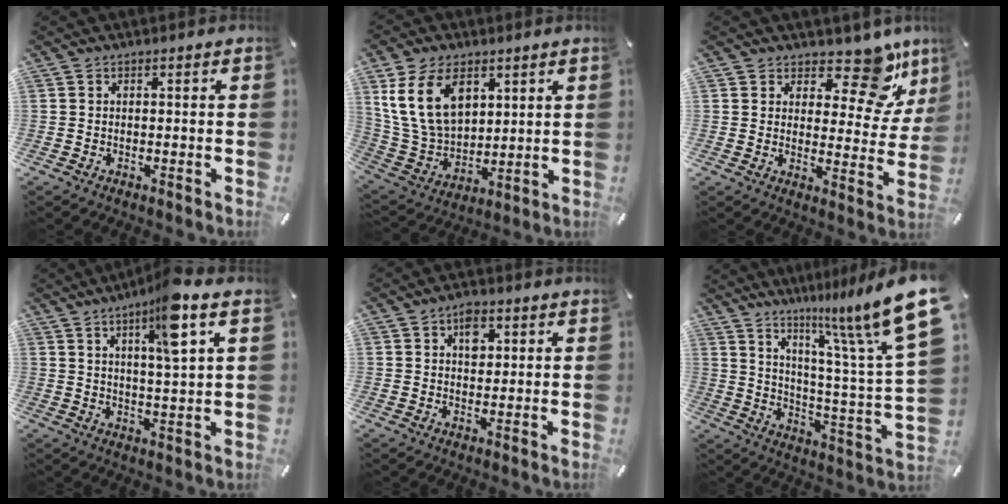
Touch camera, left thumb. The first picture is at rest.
{"total": 15.1, "force": [6.6, 10.3, 8.8], "torque": [-0.210, -0.014, 0.124]}
{"total": 13.7, "force": [10.2, 5.8, 7.1], "torque": [-0.087, -0.088, 0.171]}
{"total": 10.3, "force": [5.4, 1.4, 8.6], "torque": [-0.128, -0.026, 0.083]}
{"total": 4.4, "force": [1.6, 2.9, 2.9], "torque": [-0.030, -0.005, 0.021]}
{"total": 18.5, "force": [12.2, 2.2, 13.7], "torque": [-0.213, -0.091, 0.190]}